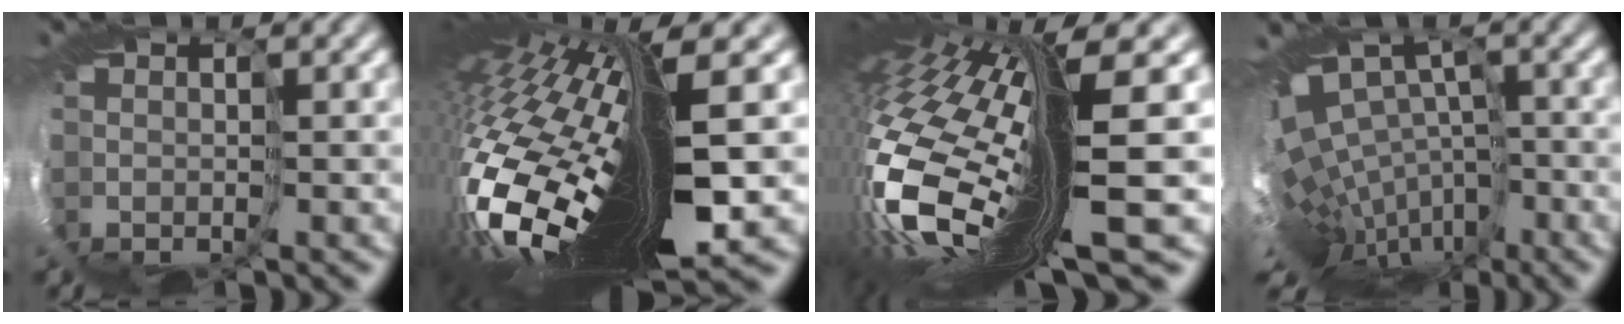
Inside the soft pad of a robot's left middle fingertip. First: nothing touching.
{"total": 15.5, "force": [0.2, 4.7, 14.8], "torque": [-0.319, -0.049, 0.022]}
{"total": 14.1, "force": [-0.6, 3.0, 13.7], "torque": [-0.323, -0.075, 0.022]}
{"total": 9.2, "force": [-3.6, 5.6, 6.3], "torque": [-0.114, 0.008, -0.018]}